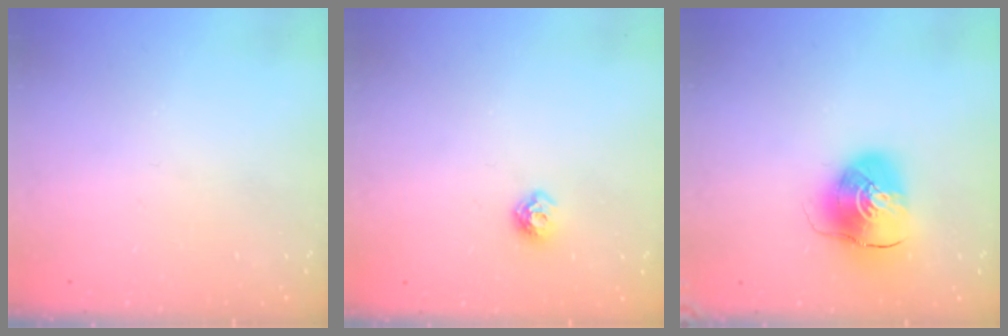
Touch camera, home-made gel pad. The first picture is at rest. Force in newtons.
{"total": 6.8, "press": 6.7, "slide": 1.0}
{"total": 11.3, "press": 11.2, "slide": 1.4}